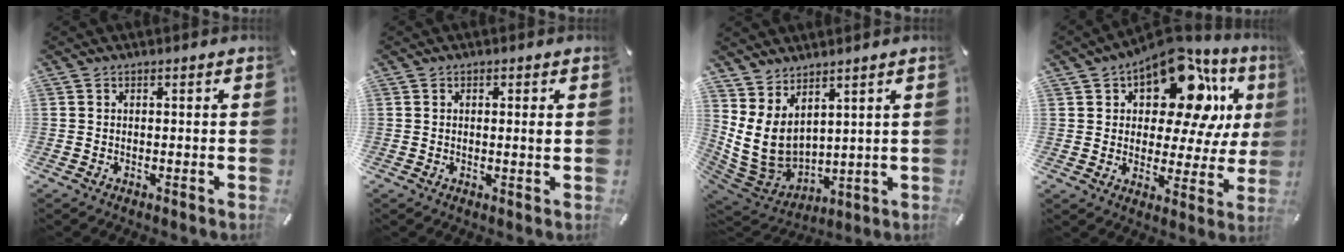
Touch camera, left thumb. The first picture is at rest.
{"total": 1.3, "force": [0.4, 0.2, 1.2], "torque": [-0.016, -0.002, 0.004]}
{"total": 10.8, "force": [3.3, 8.3, 5.9], "torque": [-0.137, -0.033, 0.071]}
{"total": 17.6, "force": [9.9, 9.0, 11.4], "torque": [-0.174, -0.070, 0.169]}